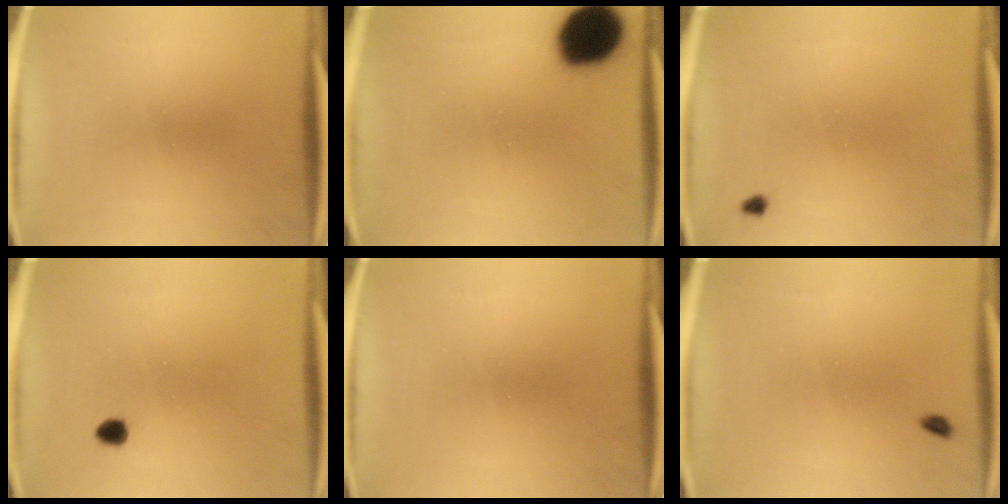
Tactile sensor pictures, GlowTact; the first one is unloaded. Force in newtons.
{"total": 17.5}
{"total": 0.7}
{"total": 1.6}
{"total": 0.0}
{"total": 1.1}